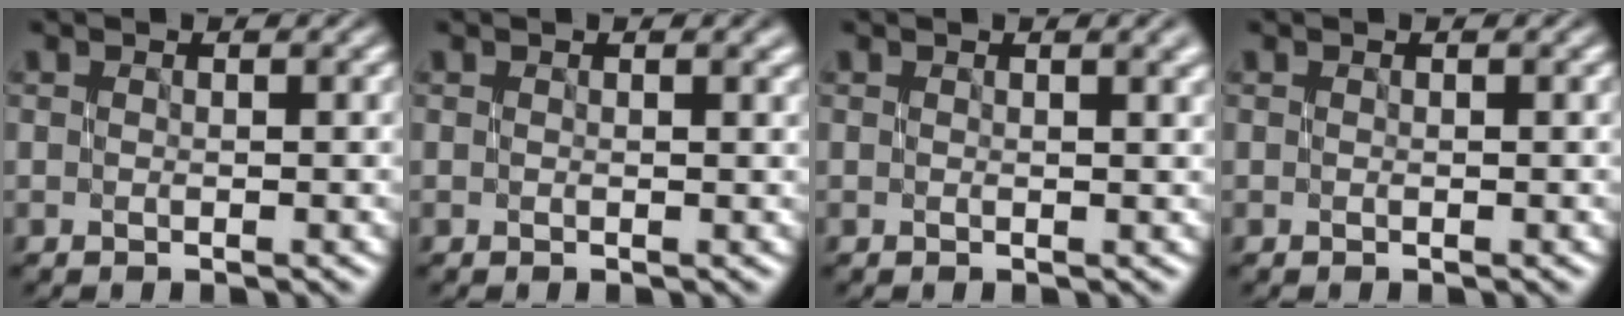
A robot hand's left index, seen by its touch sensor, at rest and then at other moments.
{"total": 0.8, "force": [0.2, 0.3, 0.7], "torque": [-0.007, 0.001, -0.001]}
{"total": 2.0, "force": [0.5, 0.8, 1.7], "torque": [-0.013, 0.008, 0.002]}
{"total": 0.0}